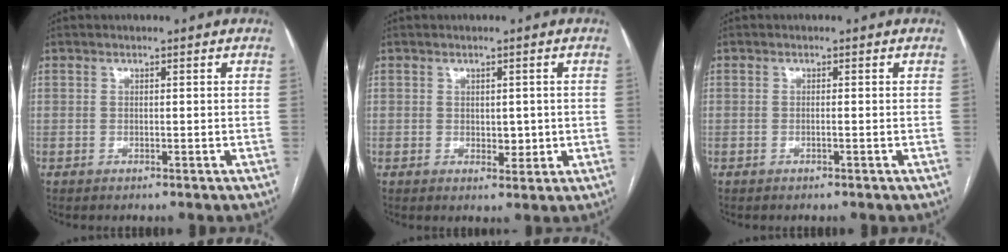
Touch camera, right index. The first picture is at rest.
{"total": 2.7, "force": [0.1, 1.8, 2.0], "torque": [-0.023, -0.001, 0.008]}
{"total": 0.0}